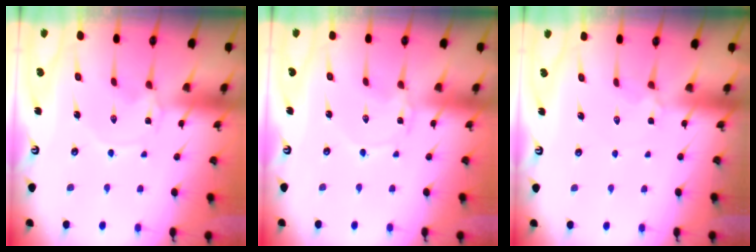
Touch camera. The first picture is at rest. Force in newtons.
{"total": 0.0}
{"total": 3.8, "press": 3.7, "slide": 0.7}